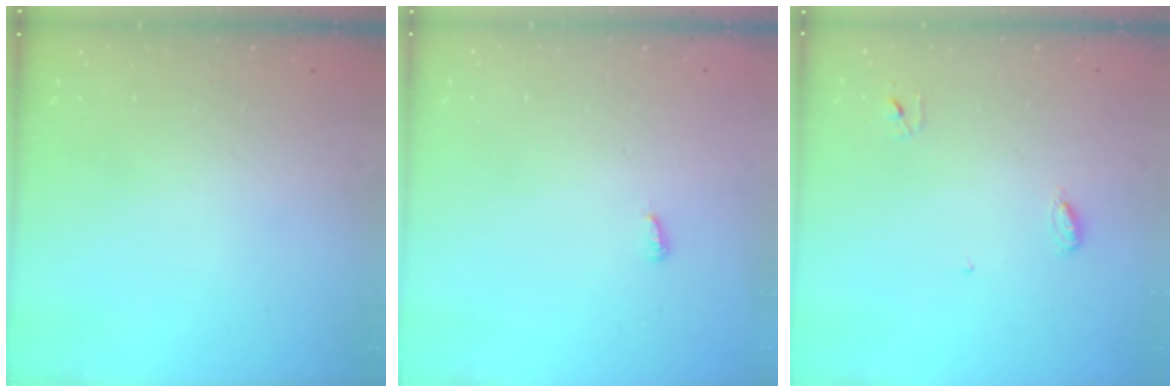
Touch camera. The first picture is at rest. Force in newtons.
{"total": 2.9, "press": 2.9, "slide": 0.3}
{"total": 3.4, "press": 3.4, "slide": 0.3}